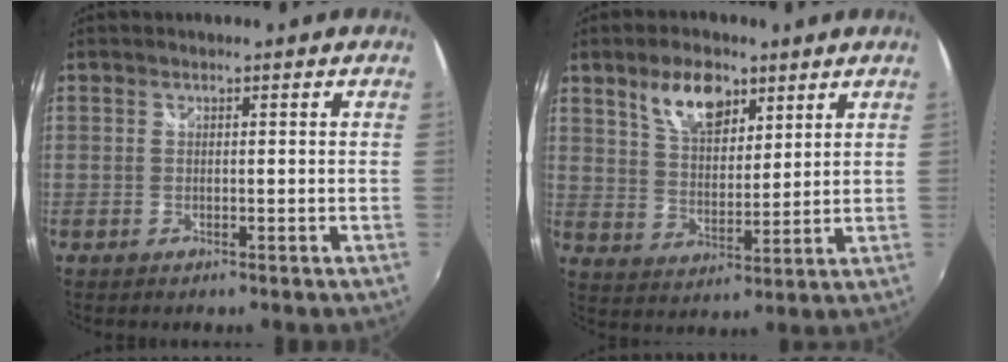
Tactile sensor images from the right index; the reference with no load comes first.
{"total": 9.6, "force": [5.7, 4.8, 6.1], "torque": [-0.105, 0.012, 0.106]}